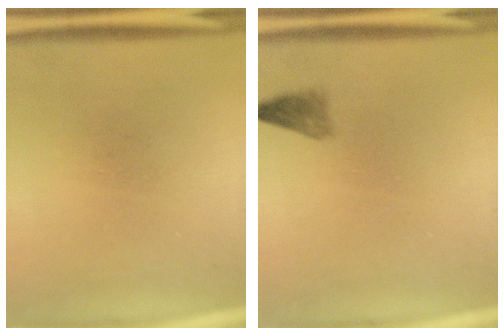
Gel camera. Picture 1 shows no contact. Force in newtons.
{"total": 1.7}